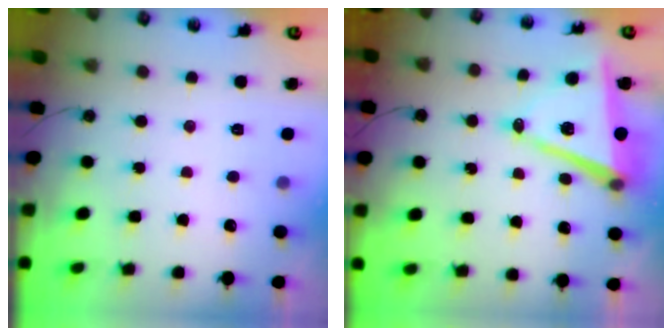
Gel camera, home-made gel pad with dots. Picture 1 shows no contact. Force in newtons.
{"total": 11.0, "press": 10.1, "slide": 4.2}